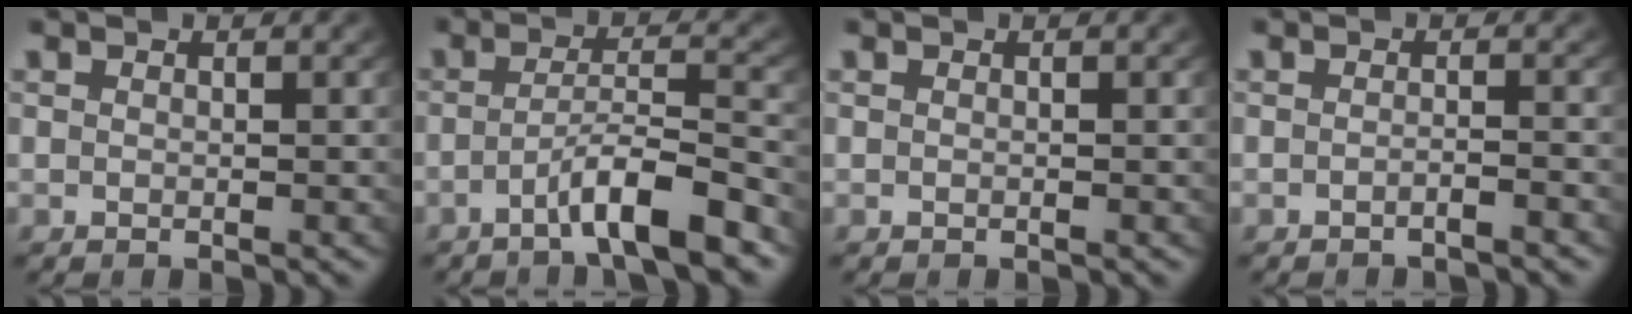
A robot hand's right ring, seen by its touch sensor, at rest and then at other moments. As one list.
[{"total": 5.1, "force": [-3.4, 0.6, 3.7], "torque": [-0.056, -0.001, -0.054]}, {"total": 0.0}, {"total": 1.2, "force": [-1.1, -0.3, 0.2], "torque": [-0.005, -0.001, -0.019]}]